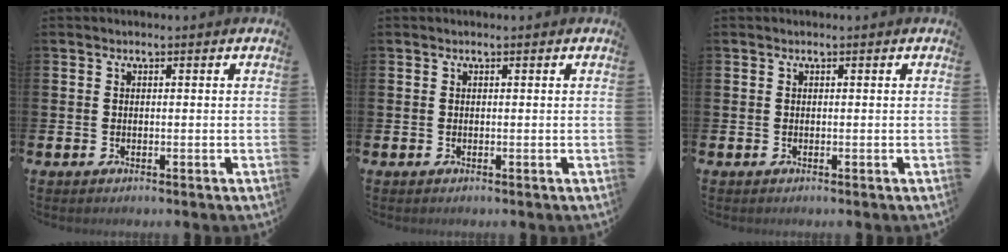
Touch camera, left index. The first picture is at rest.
{"total": 0.0}
{"total": 0.0}